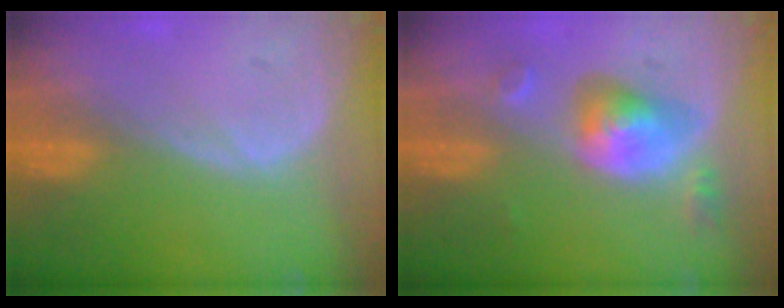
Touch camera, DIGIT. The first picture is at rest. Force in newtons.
{"total": 6.0, "press": 5.5, "slide": 2.4}